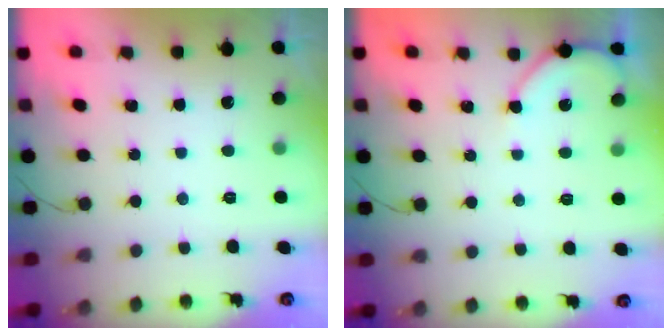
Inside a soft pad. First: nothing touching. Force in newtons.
{"total": 3.6, "press": 3.5, "slide": 0.5}